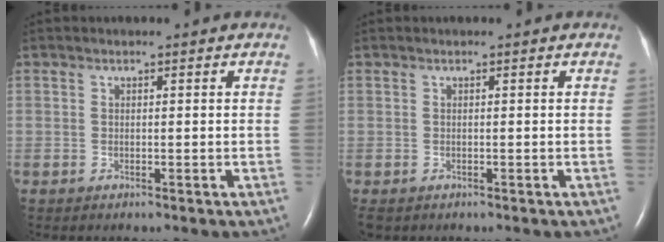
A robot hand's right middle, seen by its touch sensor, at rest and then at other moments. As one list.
[{"total": 1.1, "force": [-0.8, 0.7, 0.4], "torque": [-0.007, 0.000, -0.007]}]